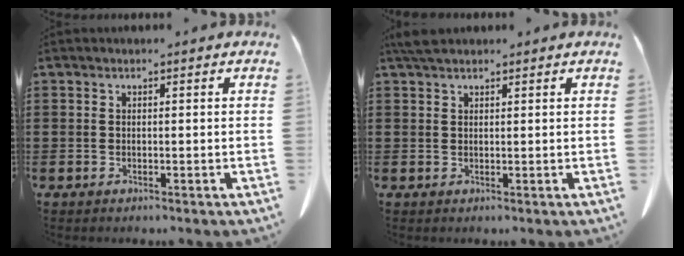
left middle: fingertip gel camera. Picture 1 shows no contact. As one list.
[{"total": 2.3, "force": [1.9, 0.8, 1.2], "torque": [-0.030, 0.004, 0.037]}]